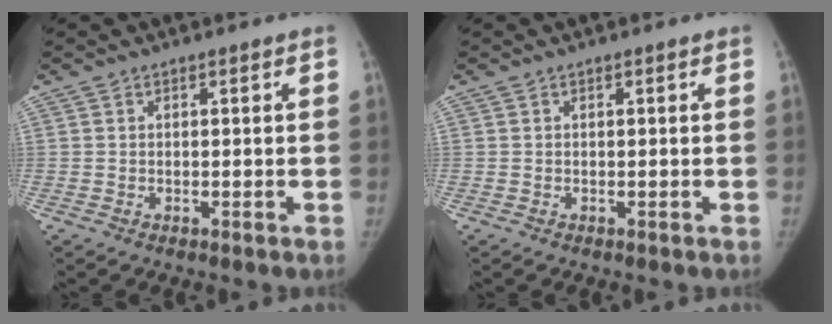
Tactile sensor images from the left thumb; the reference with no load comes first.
{"total": 0.0}